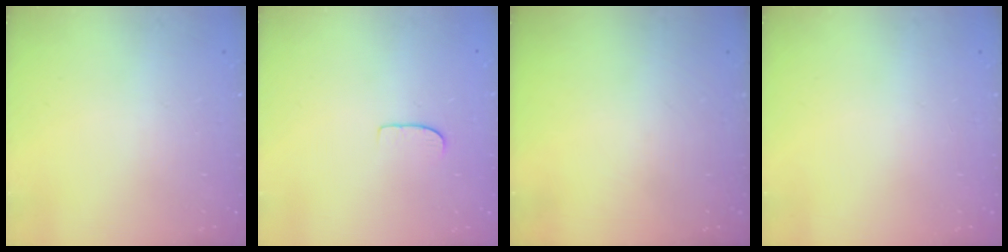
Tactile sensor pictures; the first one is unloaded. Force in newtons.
{"total": 6.1, "press": 6.1, "slide": 0.5}
{"total": 0.0}
{"total": 0.0}